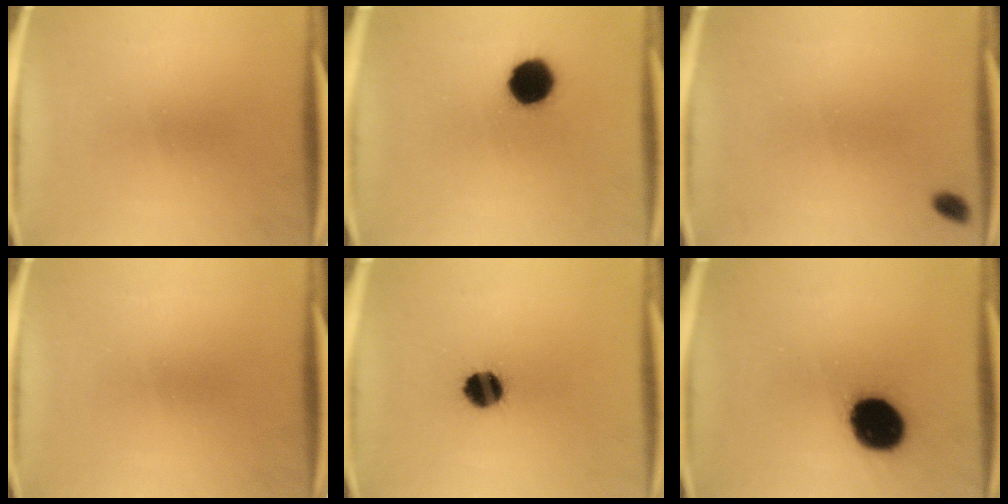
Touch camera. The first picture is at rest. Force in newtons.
{"total": 10.3}
{"total": 4.1}
{"total": 0.0}
{"total": 7.9}
{"total": 16.8}